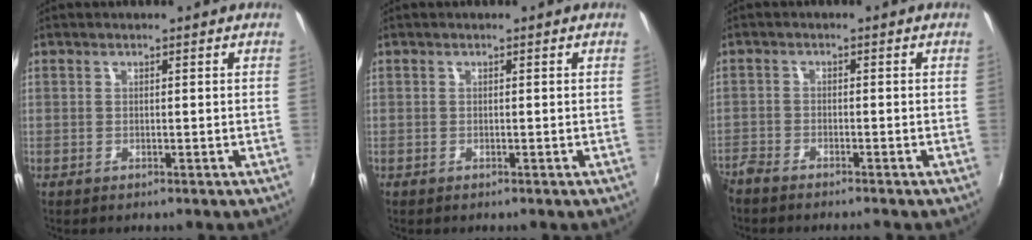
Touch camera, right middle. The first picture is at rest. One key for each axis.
{"total": 0.0}
{"total": 4.1, "fx": -3.9, "fy": 0.7, "fz": 1.1, "tx": -0.041, "ty": -0.016, "tz": -0.078}